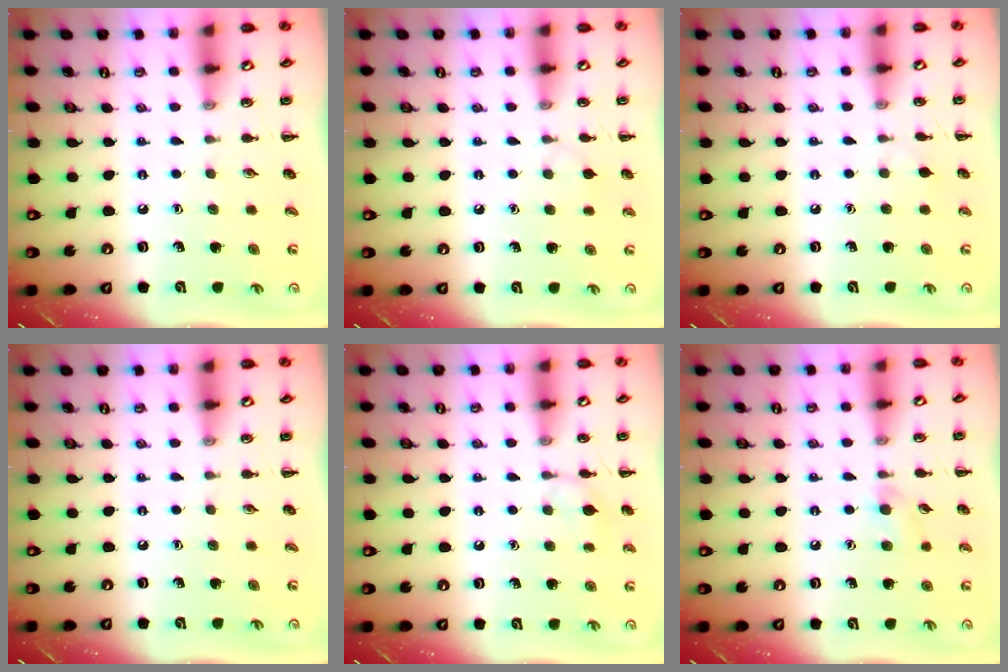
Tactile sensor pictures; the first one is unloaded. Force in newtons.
{"total": 5.5, "press": 5.2, "slide": 1.6}
{"total": 4.0, "press": 3.8, "slide": 1.4}
{"total": 0.0}
{"total": 7.0, "press": 6.9, "slide": 1.5}
{"total": 5.2, "press": 4.9, "slide": 1.9}